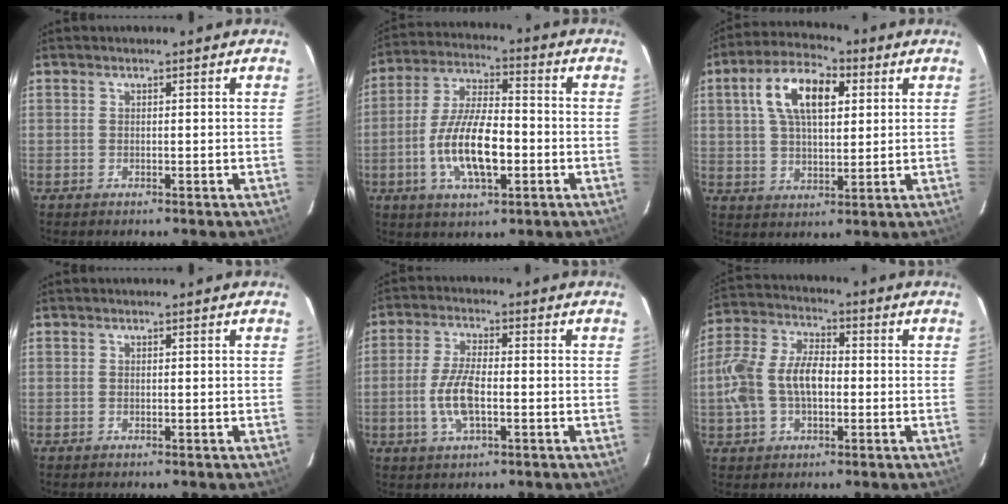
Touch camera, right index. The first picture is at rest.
{"total": 13.5, "force": [-3.5, 5.1, 12.0], "torque": [-0.242, -0.003, -0.063]}
{"total": 12.5, "force": [4.2, 6.2, 10.0], "torque": [-0.183, 0.032, 0.071]}
{"total": 0.0}
{"total": 7.5, "force": [-1.8, 2.8, 6.8], "torque": [-0.143, -0.002, -0.036]}
{"total": 12.0, "force": [-1.4, 7.3, 9.4], "torque": [-0.203, 0.019, -0.026]}